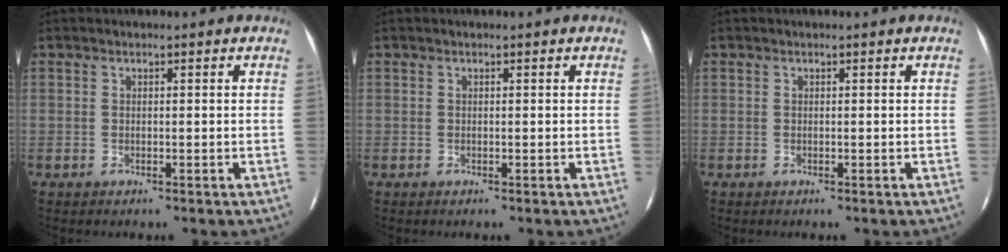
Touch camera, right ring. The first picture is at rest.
{"total": 0.0}
{"total": 0.0}